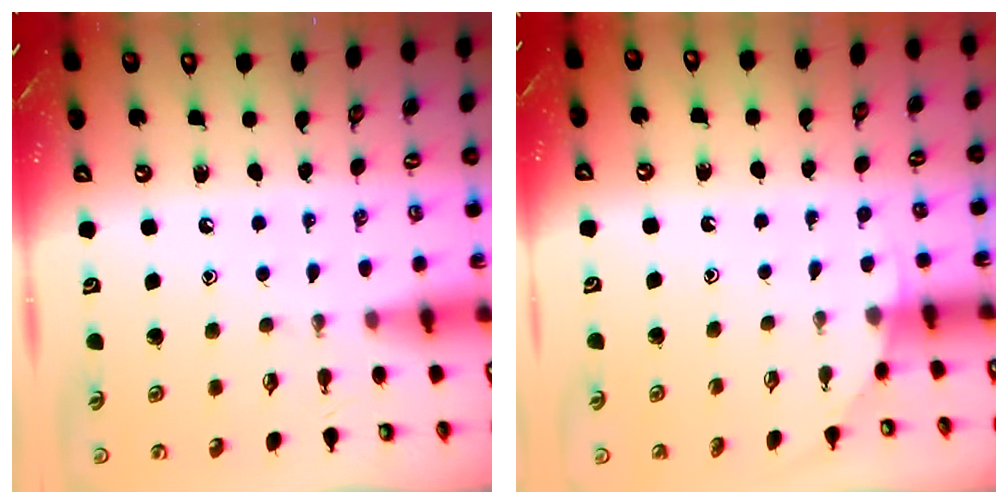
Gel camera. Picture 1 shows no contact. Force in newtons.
{"total": 2.7, "press": 2.7, "slide": 0.1}